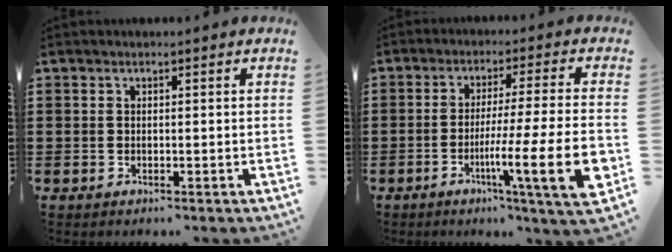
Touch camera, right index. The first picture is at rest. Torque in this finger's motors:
{"motor_torque": [0.75, 0.06, 0.50, 0.17]}